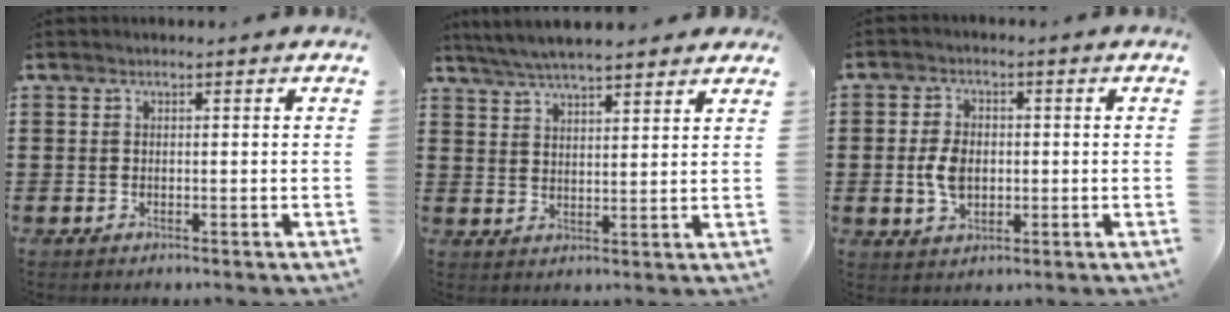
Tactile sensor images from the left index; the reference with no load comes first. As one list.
[{"total": 5.1, "force": [4.7, 0.5, 2.0], "torque": [-0.052, -0.012, 0.084]}, {"total": 5.0, "force": [-0.3, 3.2, 3.8], "torque": [-0.090, 0.004, -0.009]}]